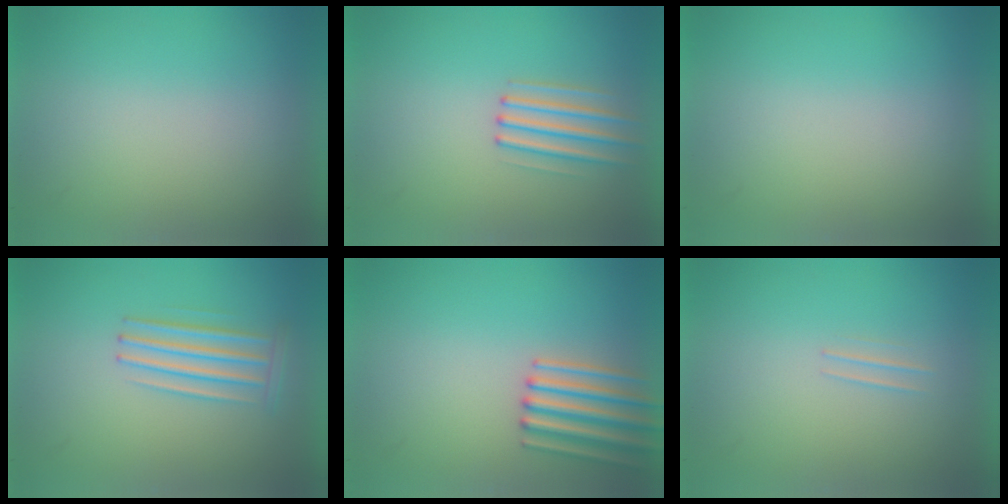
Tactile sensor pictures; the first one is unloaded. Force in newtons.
{"total": 2.2}
{"total": 0.0}
{"total": 2.8}
{"total": 3.4}
{"total": 1.1}